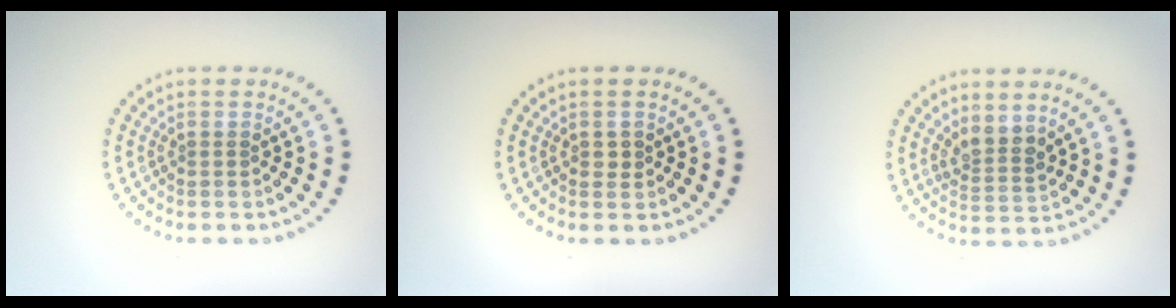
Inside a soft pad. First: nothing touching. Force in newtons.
{"total": 0.8, "press": 0.8, "slide": 0.1}
{"total": 2.3, "press": 1.8, "slide": 1.4}